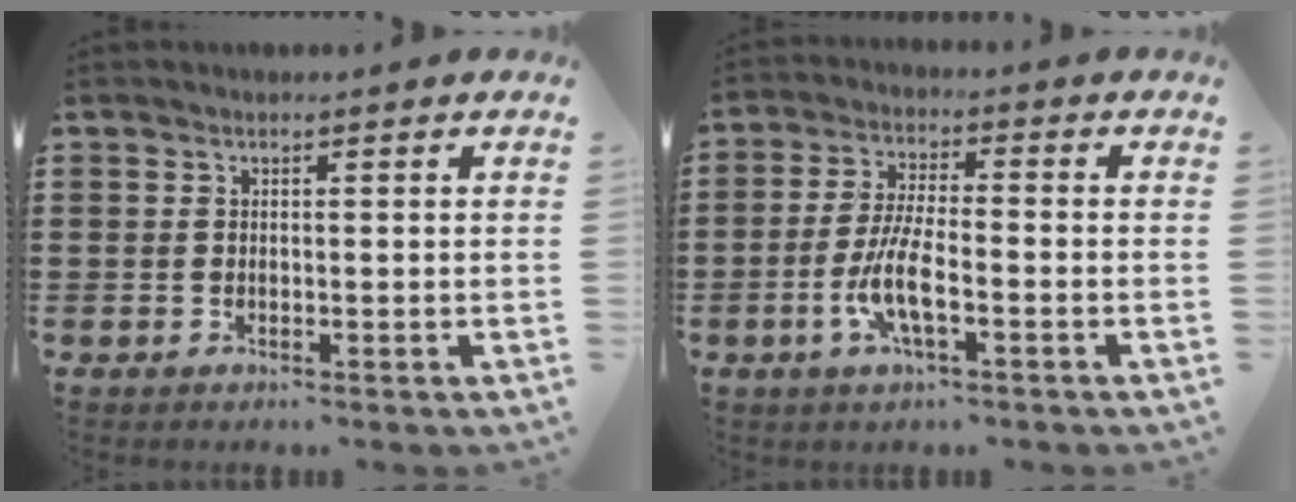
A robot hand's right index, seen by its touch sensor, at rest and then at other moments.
{"total": 7.1, "force": [-2.6, 1.9, 6.3], "torque": [-0.146, -0.014, -0.054]}